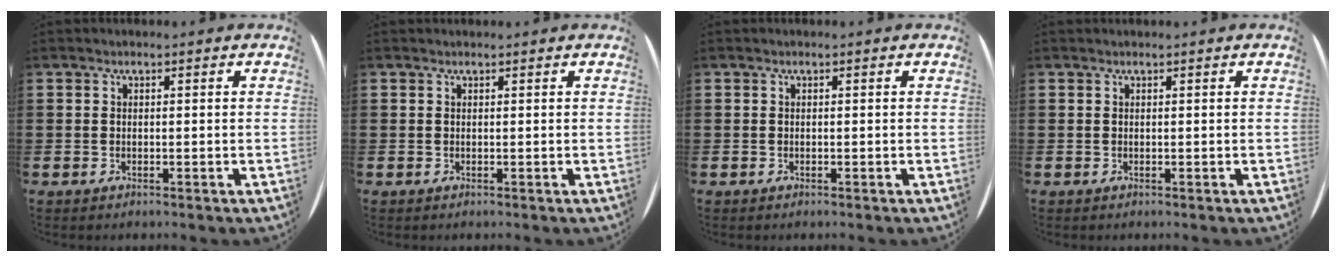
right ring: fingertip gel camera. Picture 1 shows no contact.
{"total": 0.0}
{"total": 0.0}
{"total": 0.0}